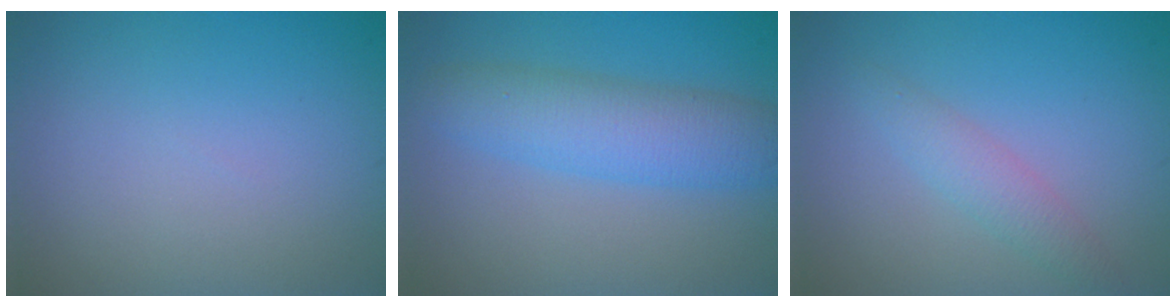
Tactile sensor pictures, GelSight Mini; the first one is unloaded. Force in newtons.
{"total": 5.4, "press": 5.4, "slide": 0.1}
{"total": 2.1, "press": 2.1, "slide": 0.1}